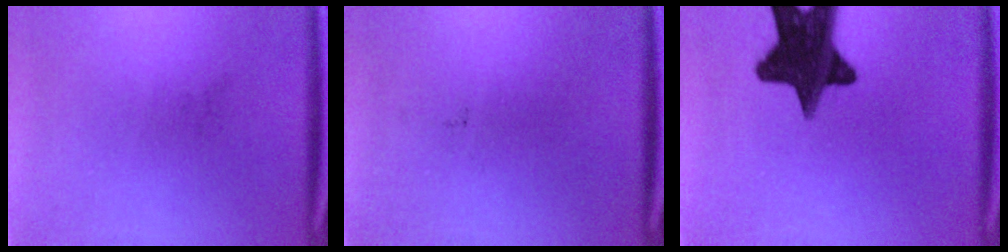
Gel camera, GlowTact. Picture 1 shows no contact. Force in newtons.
{"total": 0.0}
{"total": 16.4}